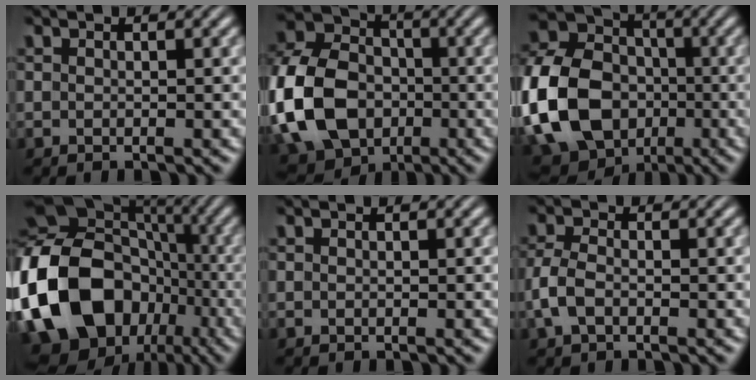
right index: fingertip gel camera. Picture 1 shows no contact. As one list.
[{"total": 13.7, "force": [-2.4, 11.8, 6.6], "torque": [-0.171, -0.059, -0.033]}, {"total": 18.6, "force": [-4.3, 16.4, 7.6], "torque": [-0.205, -0.071, -0.070]}, {"total": 20.7, "force": [-3.7, 16.3, 12.1], "torque": [-0.276, -0.074, -0.038]}, {"total": 0.0}, {"total": 2.7, "force": [-0.9, 1.8, 1.8], "torque": [-0.057, -0.009, -0.012]}]